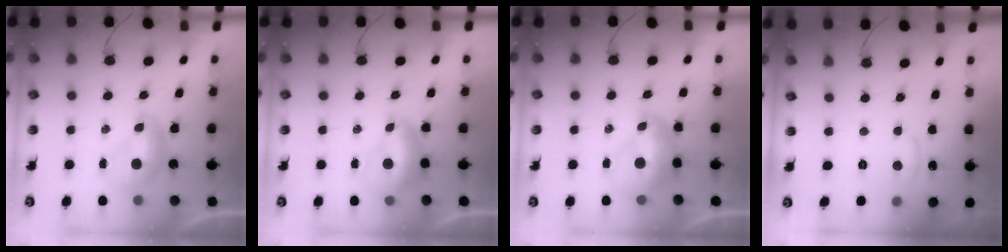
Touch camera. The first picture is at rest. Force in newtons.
{"total": 1.8, "press": 1.7, "slide": 0.6}
{"total": 2.8, "press": 2.7, "slide": 0.7}
{"total": 1.5, "press": 1.2, "slide": 0.9}